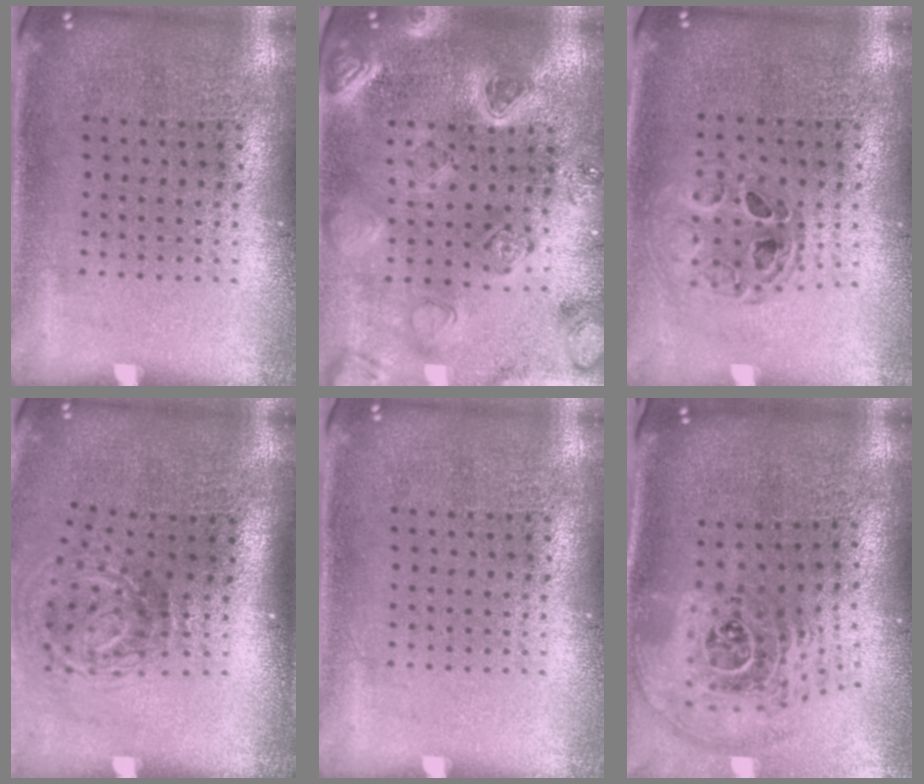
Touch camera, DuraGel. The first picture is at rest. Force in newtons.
{"total": 2.2, "press": 2.2, "slide": 0.3}
{"total": 0.8, "press": 0.8, "slide": 0.0}
{"total": 2.1, "press": 1.3, "slide": 1.7}
{"total": 0.0}
{"total": 2.8, "press": 1.9, "slide": 2.0}